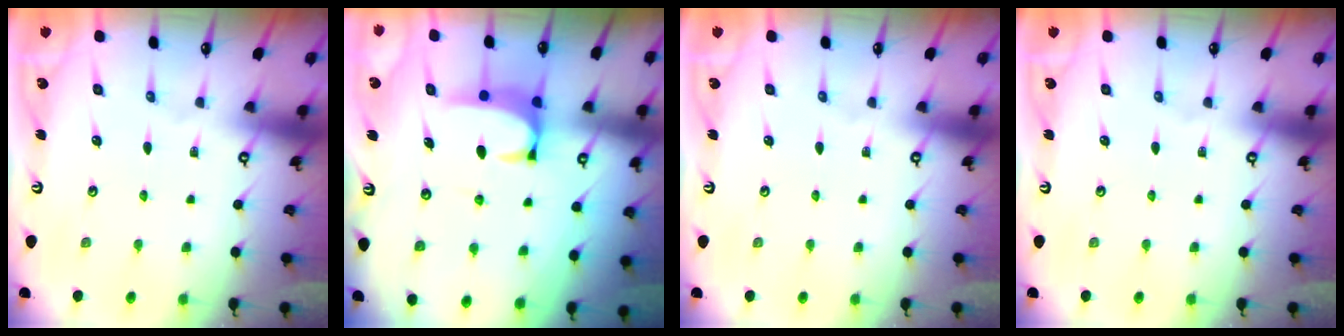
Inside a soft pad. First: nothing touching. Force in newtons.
{"total": 2.9, "press": 2.8, "slide": 0.7}
{"total": 0.0}
{"total": 0.0}